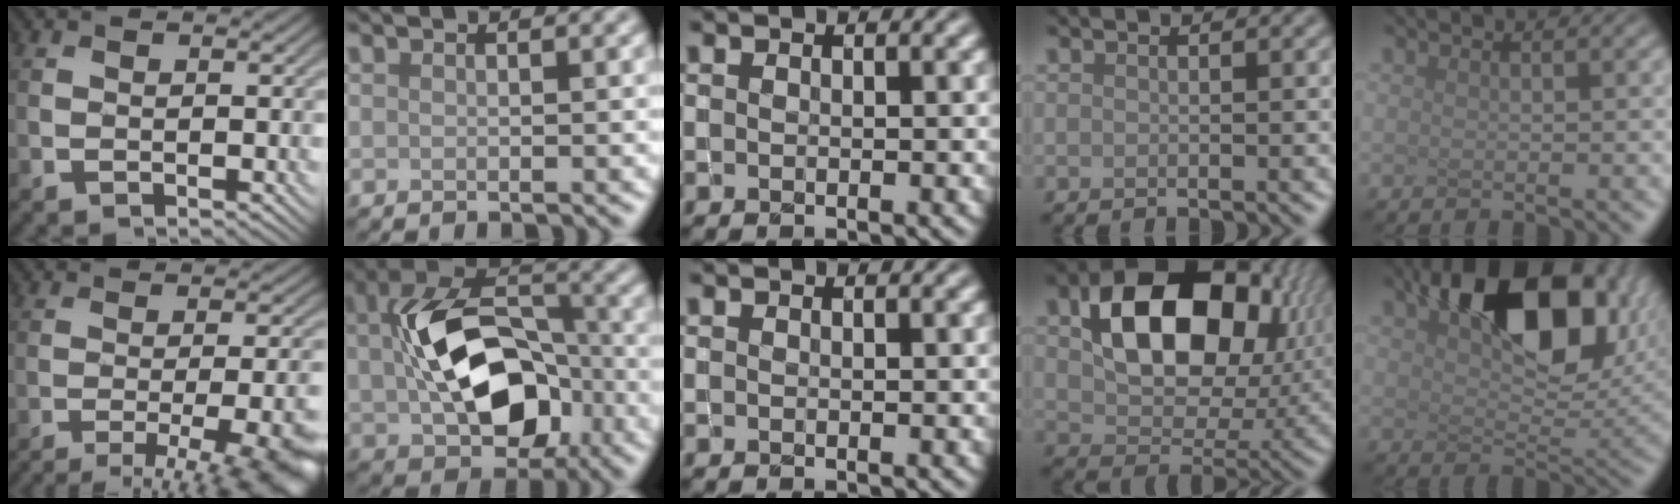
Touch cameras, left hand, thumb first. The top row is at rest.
{"thumb": {"total": 12.6, "force": [-8.6, 2.8, 8.8], "torque": [-0.101, -0.004, -0.103]}, "index": {"total": 11.3, "force": [-0.4, 7.5, 8.4], "torque": [-0.147, -0.001, -0.002]}, "ring": {"total": 13.7, "force": [3.0, 9.3, 9.6], "torque": [-0.156, 0.002, 0.056]}, "little": {"total": 9.9, "force": [3.5, 5.3, 7.6], "torque": [-0.139, -0.004, 0.105]}}